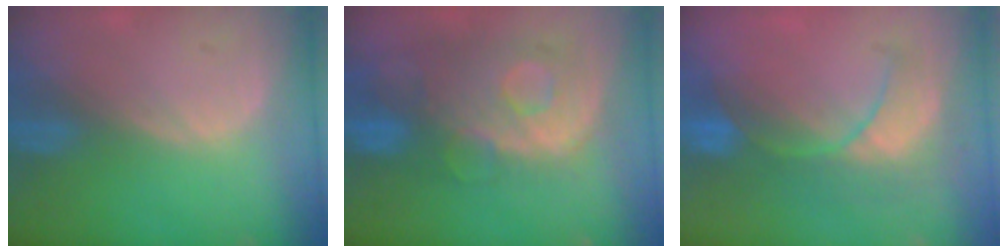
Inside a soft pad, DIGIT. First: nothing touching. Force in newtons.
{"total": 11.1, "press": 9.7, "slide": 5.4}
{"total": 8.5, "press": 8.2, "slide": 2.0}